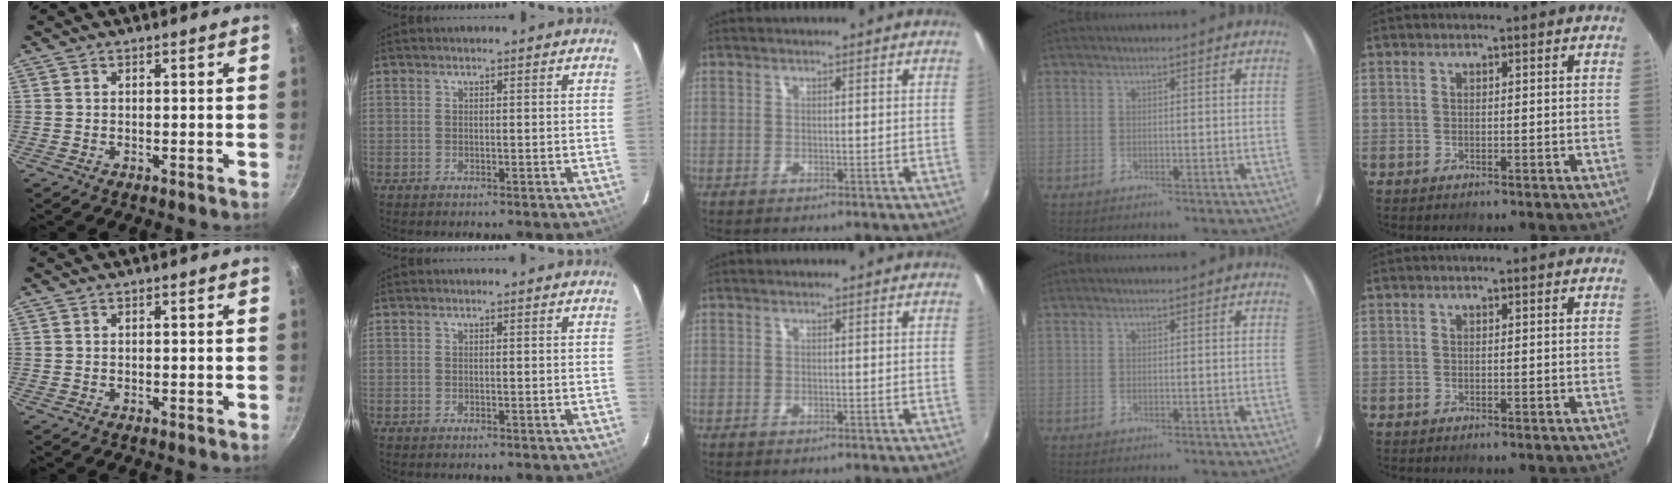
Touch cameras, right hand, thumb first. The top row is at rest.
{}